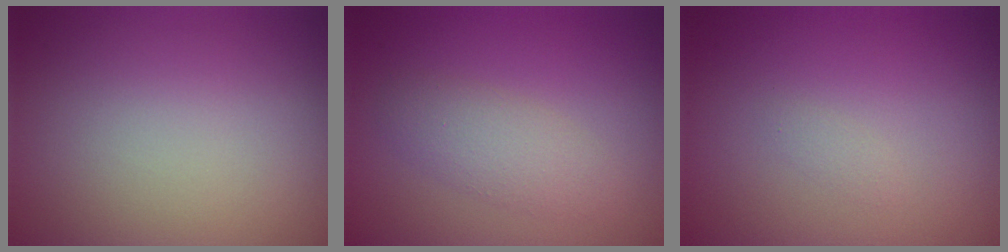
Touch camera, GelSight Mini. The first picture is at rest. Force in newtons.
{"total": 2.5, "press": 2.5, "slide": 0.1}
{"total": 0.6, "press": 0.6, "slide": 0.0}